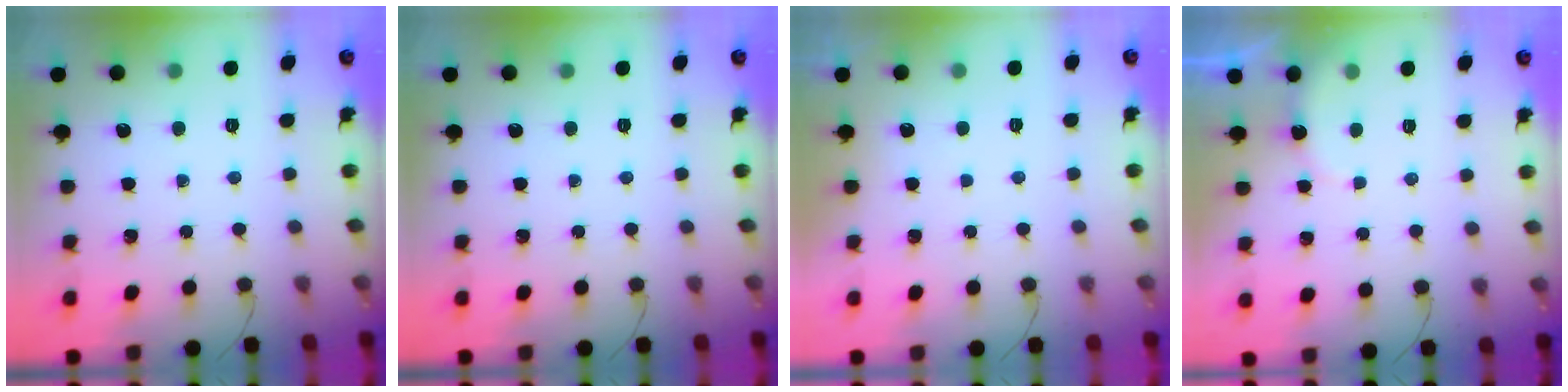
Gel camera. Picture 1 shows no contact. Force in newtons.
{"total": 0.0}
{"total": 2.8, "press": 2.8, "slide": 0.1}
{"total": 4.8, "press": 4.7, "slide": 0.6}